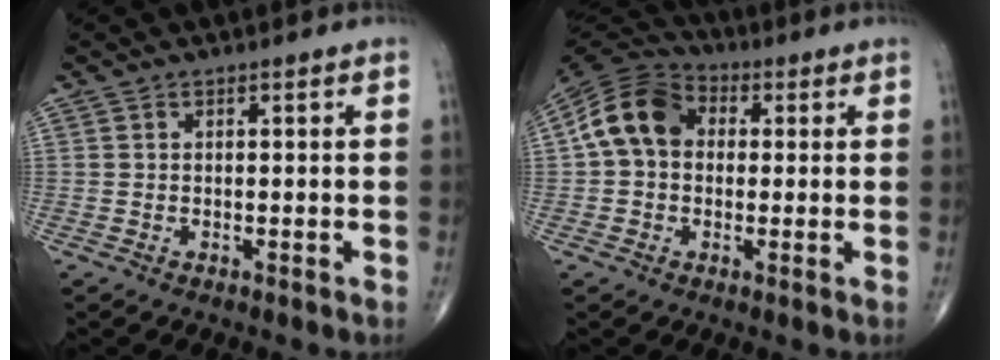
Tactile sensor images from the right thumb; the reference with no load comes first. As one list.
[{"total": 11.3, "force": [1.1, 8.7, 7.2], "torque": [-0.126, 0.030, 0.006]}]